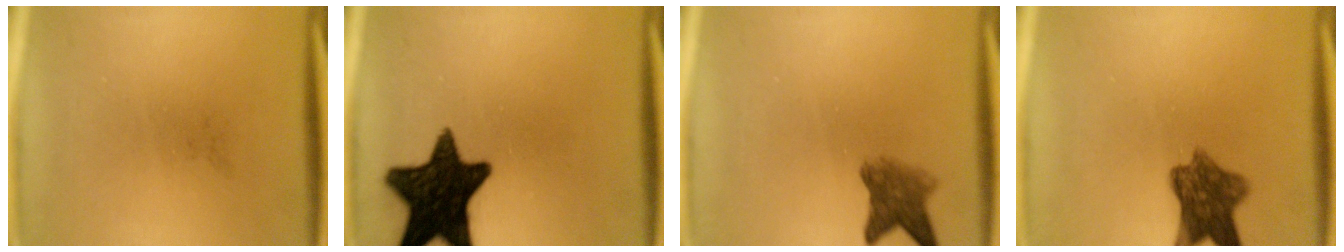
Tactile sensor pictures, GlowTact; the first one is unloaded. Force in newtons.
{"total": 16.7}
{"total": 4.4}
{"total": 7.8}